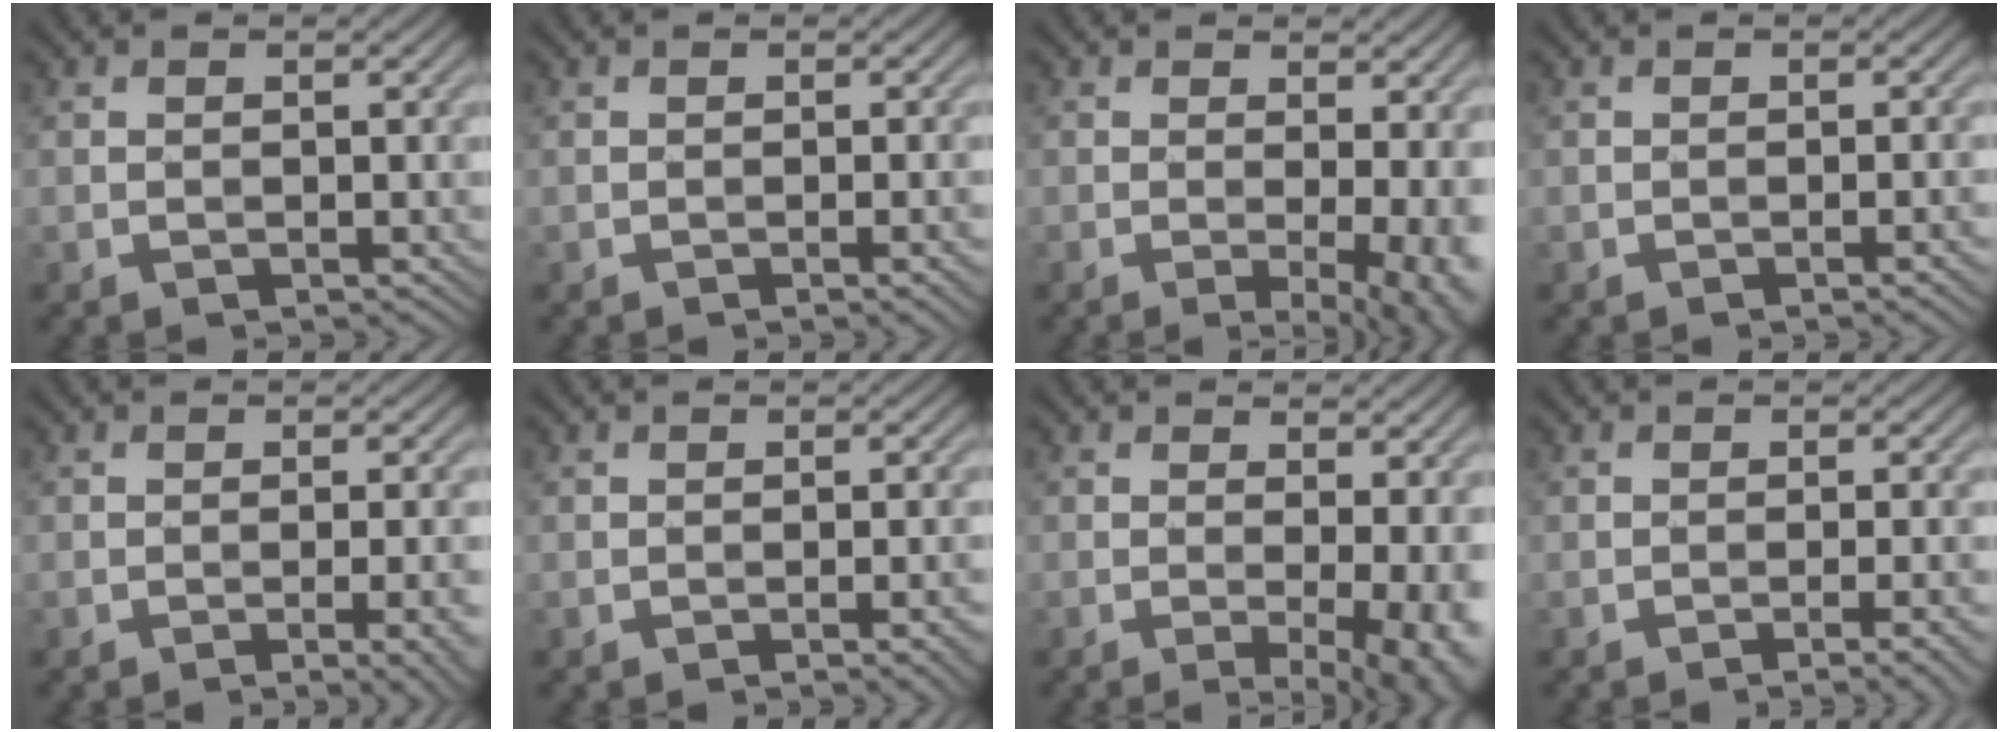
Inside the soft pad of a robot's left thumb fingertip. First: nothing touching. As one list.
[{"total": 1.6, "force": [-0.6, 0.2, 1.5], "torque": [-0.021, 0.002, -0.009]}, {"total": 7.8, "force": [-0.9, 2.4, 7.3], "torque": [-0.077, 0.000, -0.004]}, {"total": 1.5, "force": [-0.6, 0.2, 1.4], "torque": [-0.018, 0.005, -0.011]}, {"total": 5.0, "force": [-1.7, 1.3, 4.5], "torque": [-0.054, 0.003, -0.018]}, {"total": 2.6, "force": [-1.0, 0.5, 2.3], "torque": [-0.028, 0.007, -0.017]}, {"total": 7.8, "force": [-1.0, 2.4, 7.4], "torque": [-0.081, -0.002, -0.003]}, {"total": 3.3, "force": [-1.5, 0.5, 2.9], "torque": [-0.036, 0.010, -0.029]}]